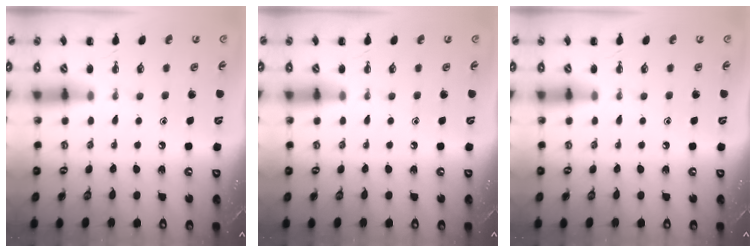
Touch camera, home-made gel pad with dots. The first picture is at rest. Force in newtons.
{"total": 0.0}
{"total": 0.0}